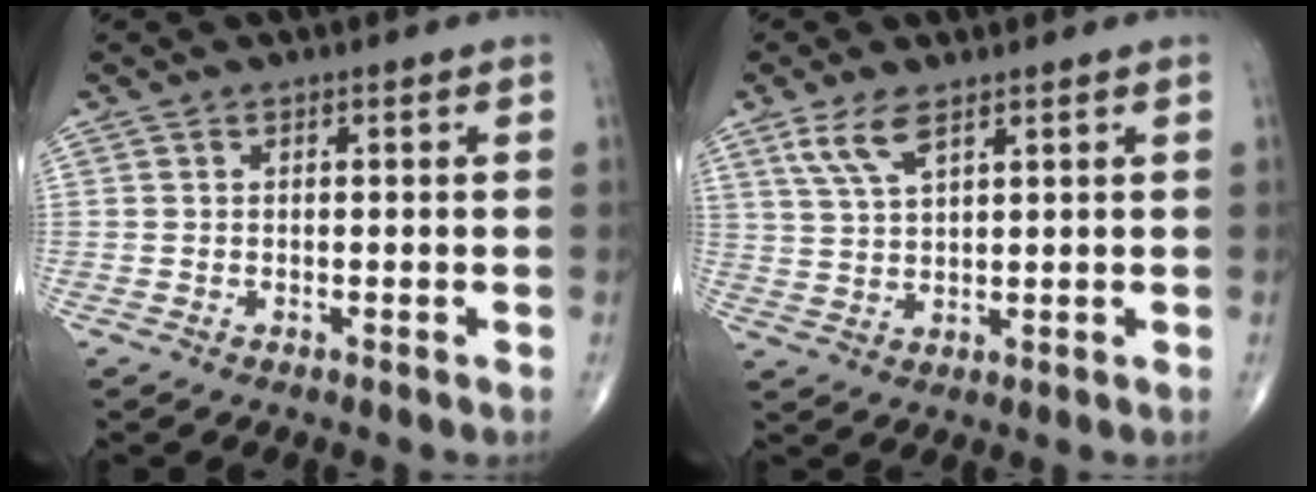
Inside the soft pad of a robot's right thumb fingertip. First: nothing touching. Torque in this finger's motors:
{"motor_torque": [0.02, 0.13, 1.01, 0.84, 0.07]}